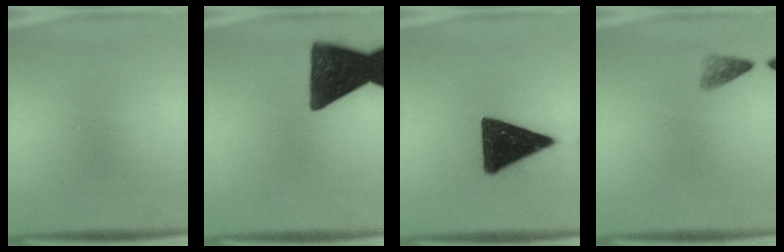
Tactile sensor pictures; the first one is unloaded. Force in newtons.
{"total": 13.3}
{"total": 15.4}
{"total": 1.7}